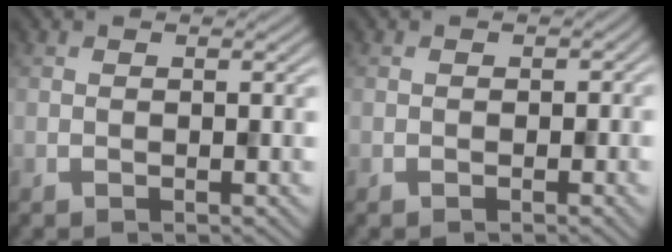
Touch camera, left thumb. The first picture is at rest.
{"total": 0.6, "force": [-0.1, 0.6, -0.2], "torque": [0.007, -0.003, -0.005]}